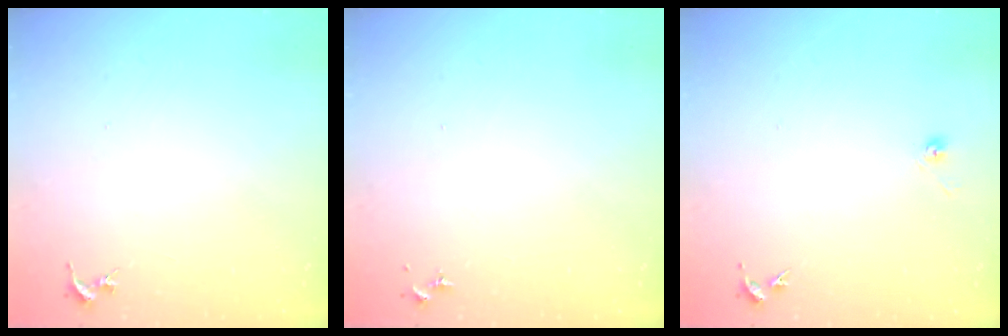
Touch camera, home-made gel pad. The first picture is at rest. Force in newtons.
{"total": 0.0}
{"total": 3.1, "press": 2.6, "slide": 1.8}